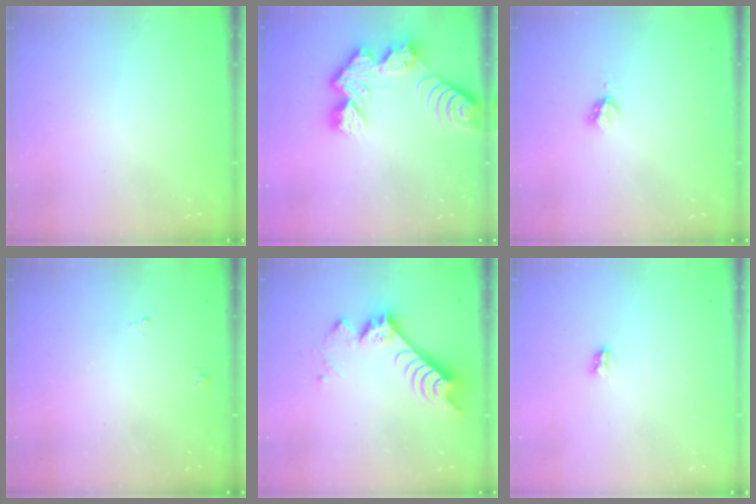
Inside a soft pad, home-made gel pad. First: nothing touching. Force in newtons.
{"total": 11.5, "press": 11.5, "slide": 0.8}
{"total": 2.9, "press": 2.8, "slide": 0.4}
{"total": 4.1, "press": 4.1, "slide": 0.4}
{"total": 10.1, "press": 10.0, "slide": 1.0}
{"total": 2.9, "press": 2.9, "slide": 0.3}